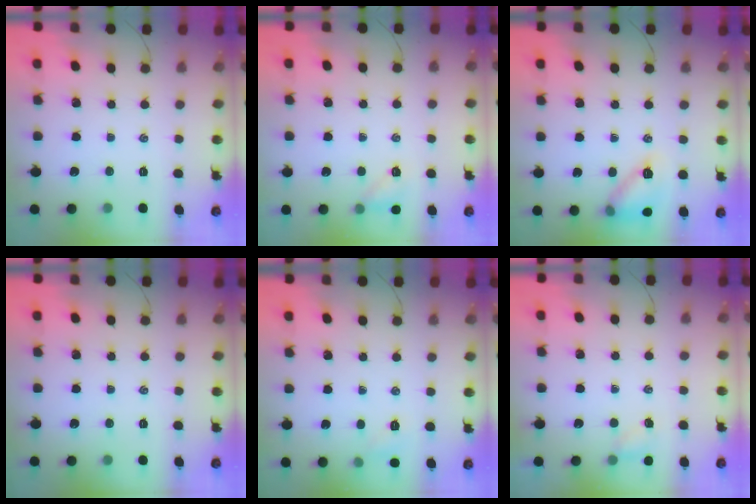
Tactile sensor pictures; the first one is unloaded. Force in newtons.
{"total": 5.6, "press": 5.4, "slide": 1.7}
{"total": 12.7, "press": 12.7, "slide": 0.9}
{"total": 0.0}
{"total": 4.2, "press": 4.0, "slide": 1.1}
{"total": 2.7, "press": 2.5, "slide": 0.8}